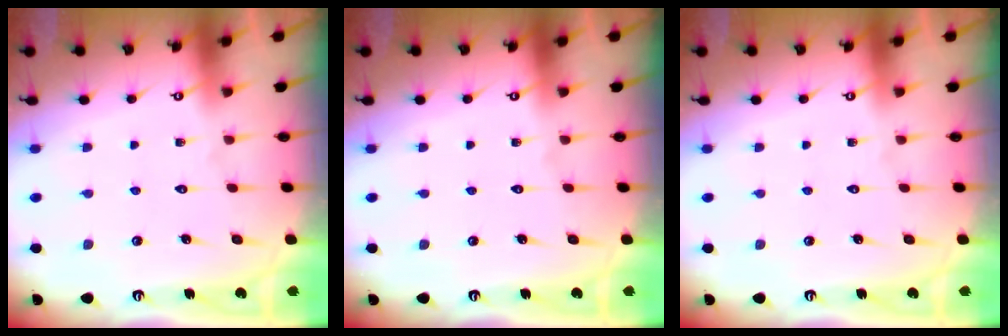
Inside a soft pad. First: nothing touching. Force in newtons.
{"total": 0.0}
{"total": 0.0}